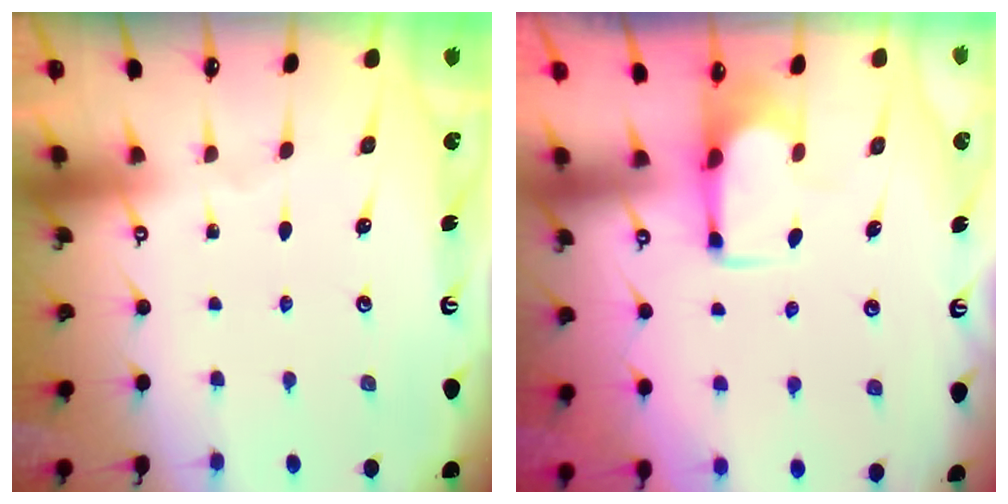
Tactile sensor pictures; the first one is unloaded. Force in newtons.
{"total": 1.9, "press": 1.8, "slide": 0.7}